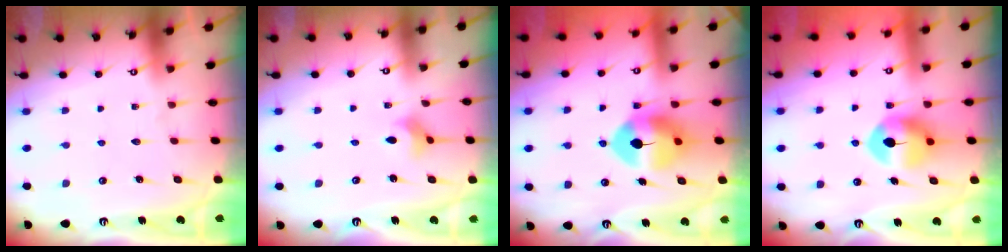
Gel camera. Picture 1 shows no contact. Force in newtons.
{"total": 2.7, "press": 2.6, "slide": 0.6}
{"total": 9.8, "press": 9.7, "slide": 1.5}
{"total": 9.2, "press": 9.1, "slide": 1.4}